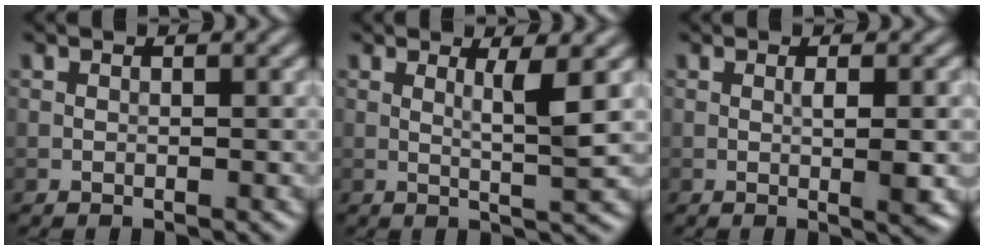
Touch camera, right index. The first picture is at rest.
{"total": 2.9, "force": [0.8, 0.2, 2.8], "torque": [-0.048, -0.005, 0.013]}
{"total": 2.8, "force": [-0.1, 0.4, 2.8], "torque": [-0.045, -0.001, 0.001]}